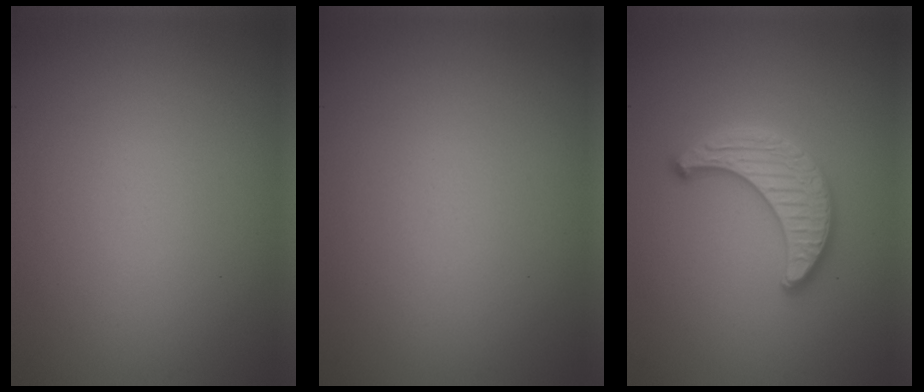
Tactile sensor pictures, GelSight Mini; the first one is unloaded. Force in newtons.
{"total": 0.0}
{"total": 3.4, "press": 3.4, "slide": 0.1}